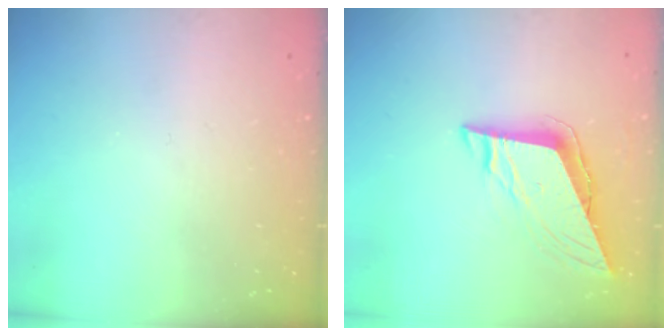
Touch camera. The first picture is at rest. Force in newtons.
{"total": 8.6, "press": 8.5, "slide": 1.3}